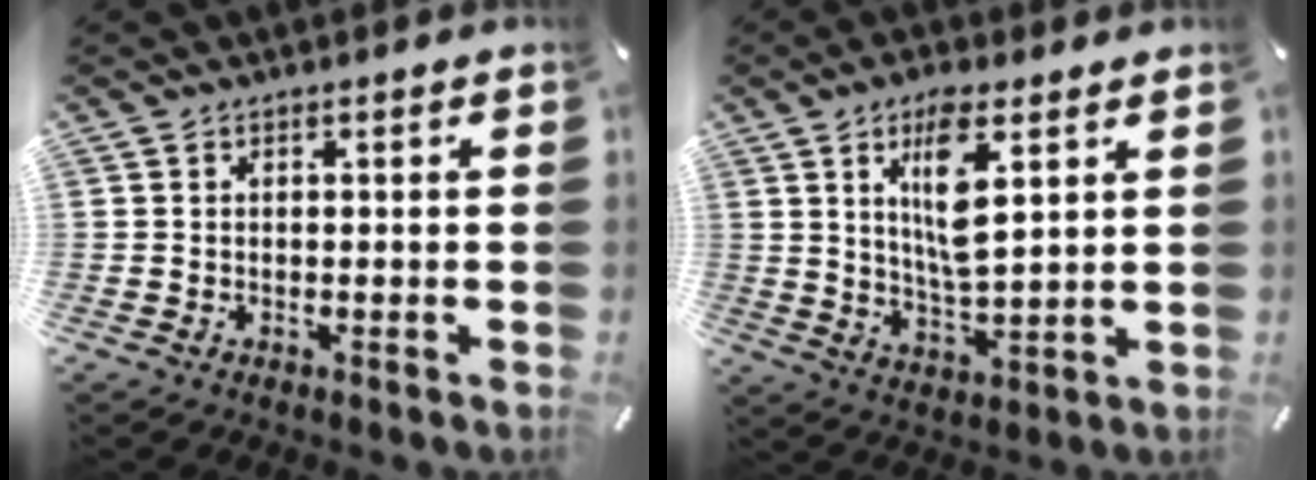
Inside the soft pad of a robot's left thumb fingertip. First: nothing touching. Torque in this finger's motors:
{"motor_torque": [0.54, -0.13, 0.68, 0.10, 0.06]}